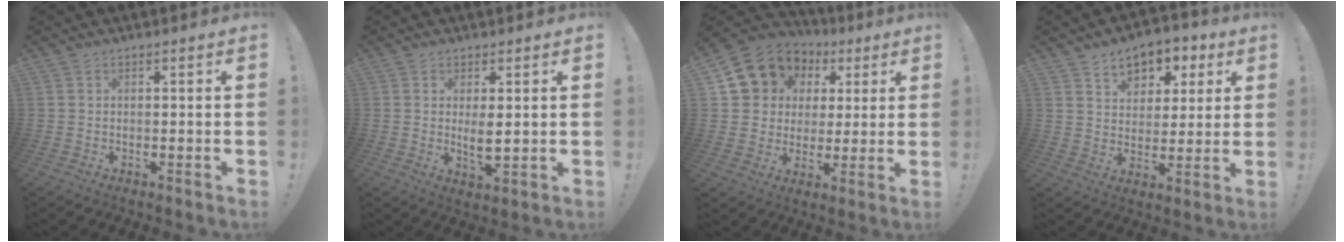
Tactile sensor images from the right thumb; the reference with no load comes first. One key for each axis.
{"total": 4.6, "fx": 0.9, "fy": 1.6, "fz": 4.2, "tx": -0.063, "ty": -0.014, "tz": 0.011}
{"total": 12.4, "fx": 5.9, "fy": 10.4, "fz": 3.3, "tx": -0.045, "ty": -0.038, "tz": 0.127}
{"total": 8.3, "fx": 4.3, "fy": 6.4, "fz": 3.0, "tx": -0.035, "ty": -0.028, "tz": 0.080}